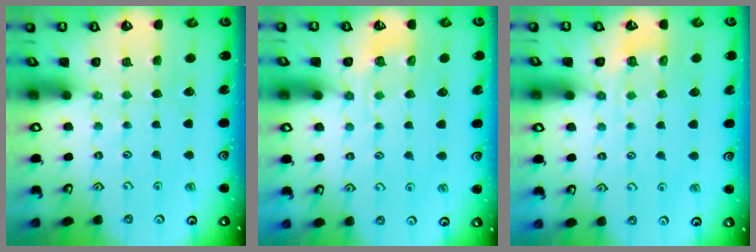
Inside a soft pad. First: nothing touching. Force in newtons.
{"total": 4.9, "press": 4.8, "slide": 1.2}
{"total": 4.9, "press": 4.8, "slide": 1.2}